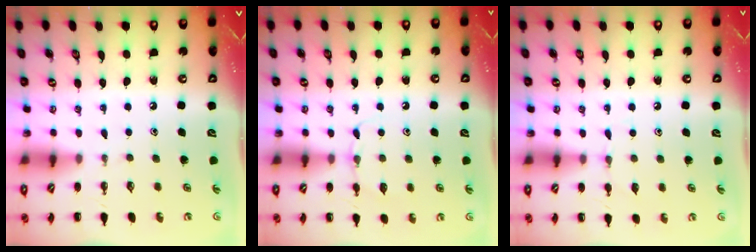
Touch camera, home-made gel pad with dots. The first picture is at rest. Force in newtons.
{"total": 5.5, "press": 5.2, "slide": 1.7}
{"total": 4.6, "press": 4.4, "slide": 1.5}